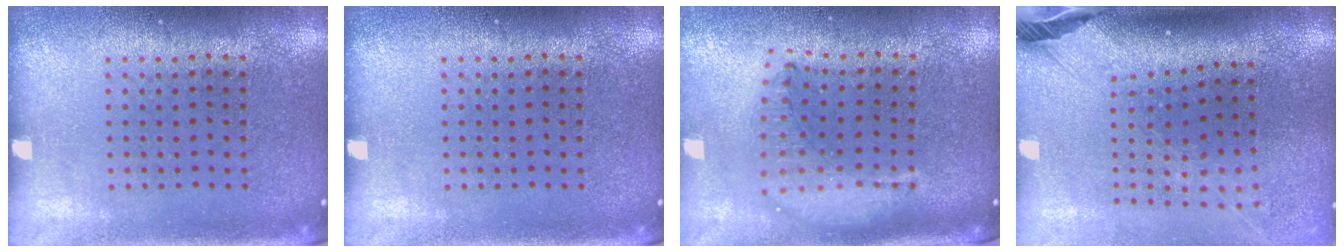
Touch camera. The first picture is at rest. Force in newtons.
{"total": 0.0}
{"total": 1.5, "press": 1.3, "slide": 0.7}
{"total": 2.7, "press": 2.0, "slide": 1.8}